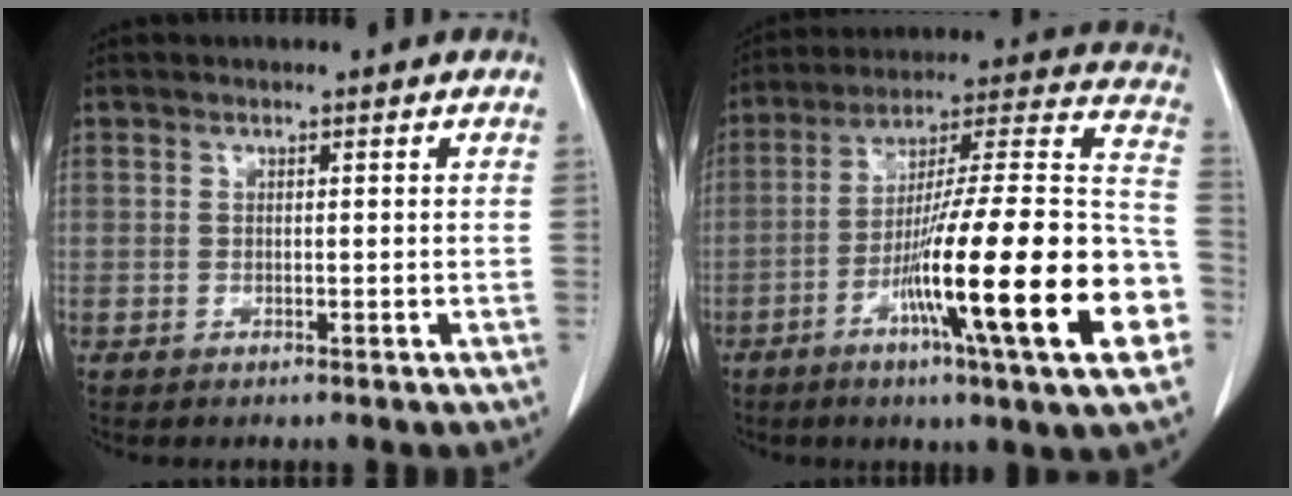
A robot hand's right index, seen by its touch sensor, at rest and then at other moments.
{"total": 27.0, "force": [-9.0, 1.0, 25.5], "torque": [-0.332, -0.012, -0.150]}